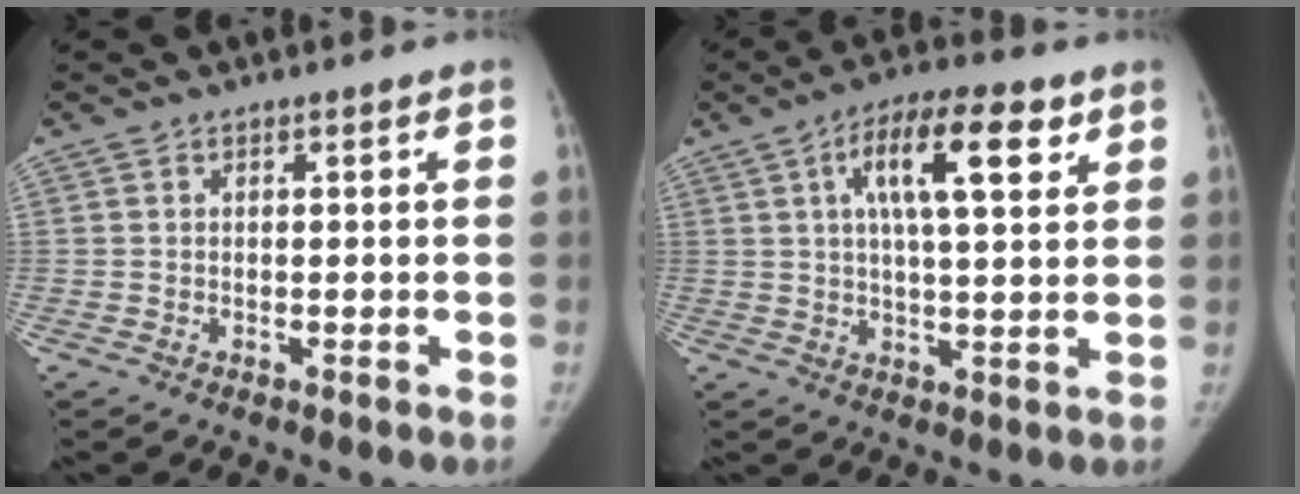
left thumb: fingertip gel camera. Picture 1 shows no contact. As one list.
[{"total": 12.9, "force": [5.2, 4.4, 10.9], "torque": [-0.161, -0.004, 0.079]}]